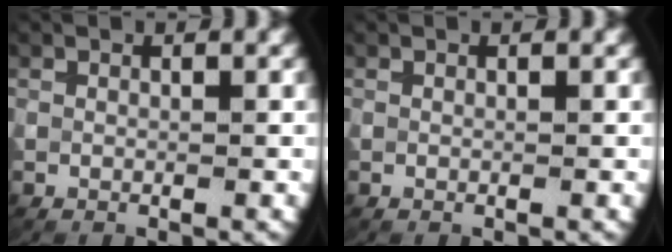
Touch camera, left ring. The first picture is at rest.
{"total": 0.0}